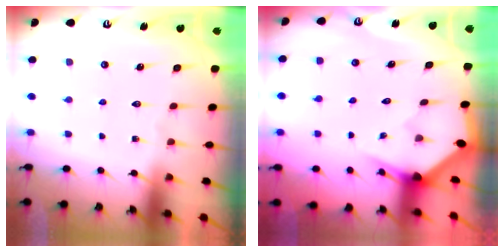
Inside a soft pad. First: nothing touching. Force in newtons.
{"total": 2.3, "press": 2.3, "slide": 0.1}